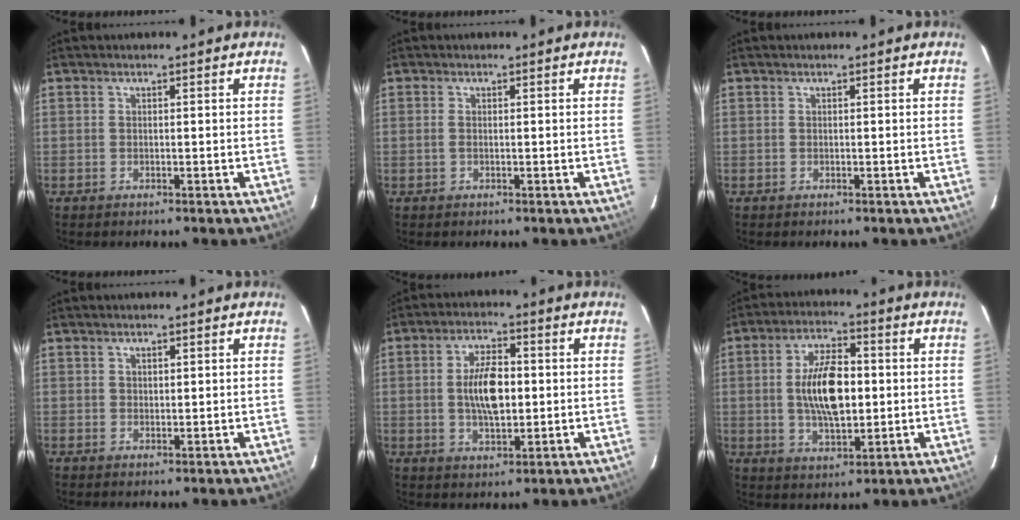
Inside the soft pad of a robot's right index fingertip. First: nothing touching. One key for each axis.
{"total": 0.7, "fx": 0.0, "fy": 0.3, "fz": 0.6, "tx": -0.016, "ty": 0.001, "tz": -0.003}
{"total": 0.0}
{"total": 1.1, "fx": 0.7, "fy": 0.8, "fz": 0.4, "tx": -0.003, "ty": 0.003, "tz": 0.012}
{"total": 9.0, "fx": 0.1, "fy": 4.4, "fz": 7.8, "tx": -0.145, "ty": 0.006, "tz": 0.005}
{"total": 12.1, "fx": 0.3, "fy": 5.8, "fz": 10.7, "tx": -0.196, "ty": 0.005, "tz": 0.007}